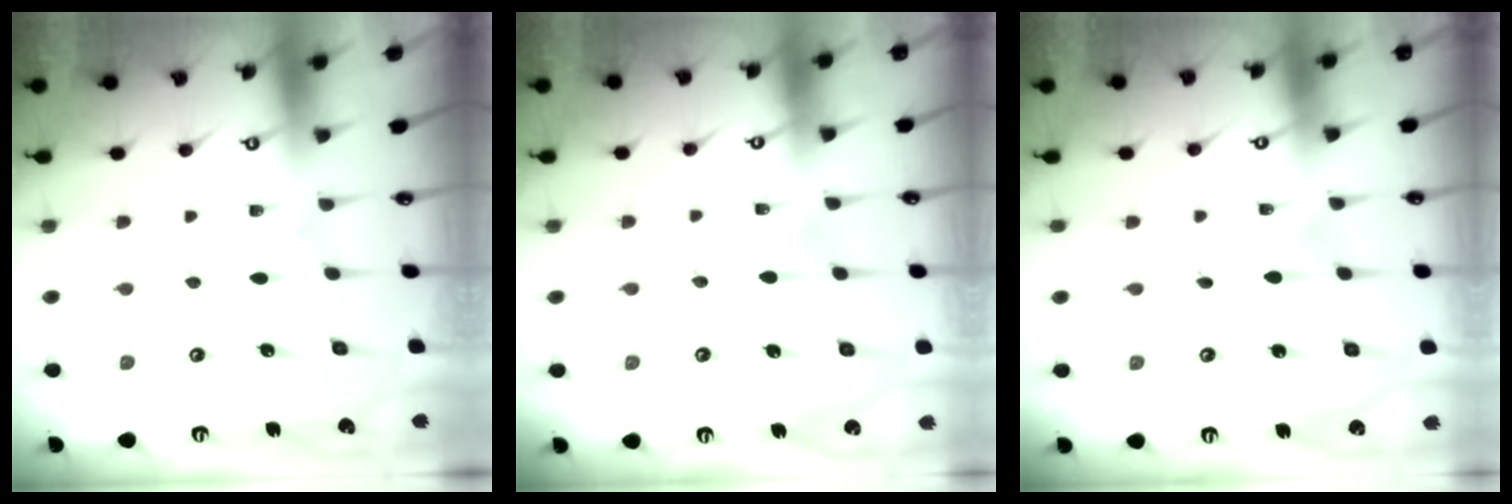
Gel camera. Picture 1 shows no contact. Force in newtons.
{"total": 4.2, "press": 4.2, "slide": 0.5}
{"total": 1.9, "press": 1.9, "slide": 0.2}